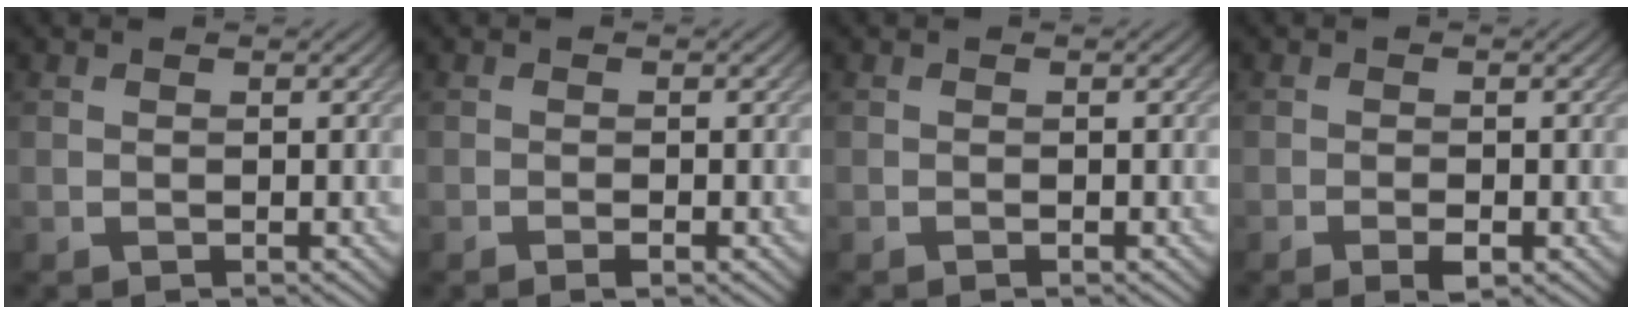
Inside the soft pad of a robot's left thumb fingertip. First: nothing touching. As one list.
[{"total": 1.2, "force": [-0.7, 0.1, 1.0], "torque": [-0.017, 0.001, -0.015]}, {"total": 0.6, "force": [-0.4, 0.0, 0.5], "torque": [-0.009, 0.000, -0.008]}, {"total": 1.8, "force": [-1.0, 0.4, 1.5], "torque": [-0.026, 0.000, -0.018]}]